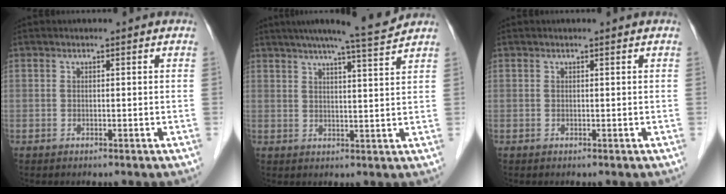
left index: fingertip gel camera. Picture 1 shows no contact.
{"total": 8.4, "force": [7.6, -1.4, 3.3], "torque": [-0.055, -0.002, 0.107]}
{"total": 0.0}